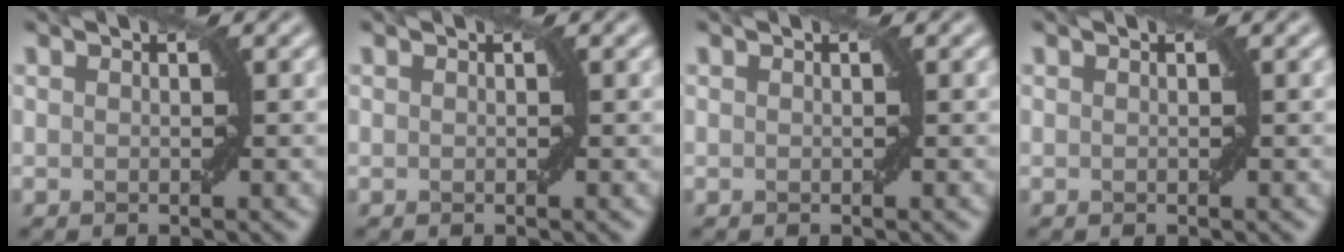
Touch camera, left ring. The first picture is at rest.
{"total": 0.0}
{"total": 0.0}
{"total": 0.0}